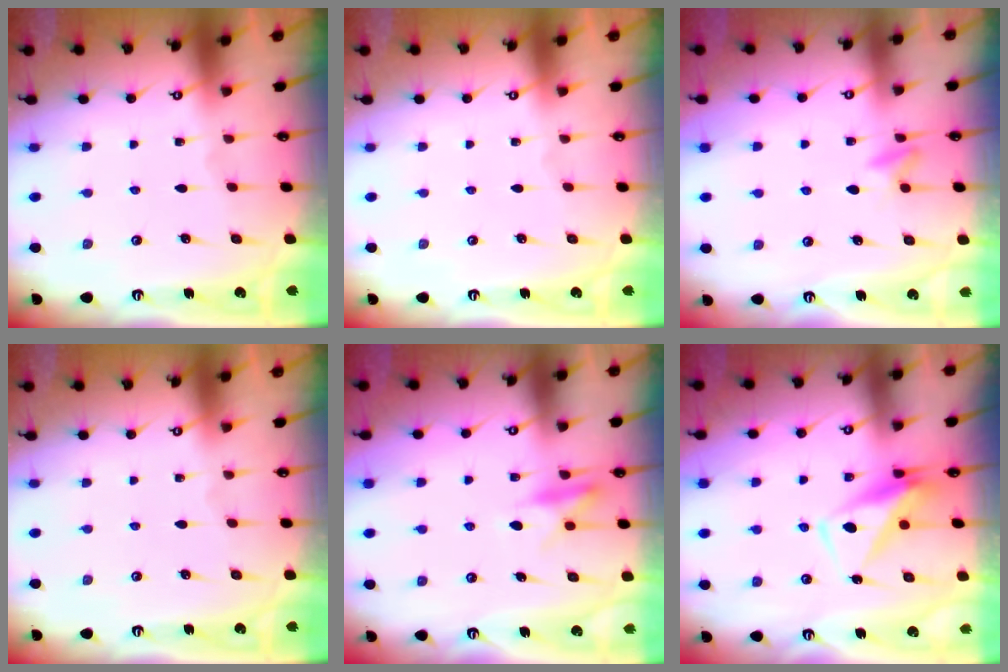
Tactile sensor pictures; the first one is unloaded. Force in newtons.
{"total": 0.0}
{"total": 5.4, "press": 5.1, "slide": 1.7}
{"total": 0.0}
{"total": 10.5, "press": 10.4, "slide": 1.2}
{"total": 7.4, "press": 7.2, "slide": 1.5}